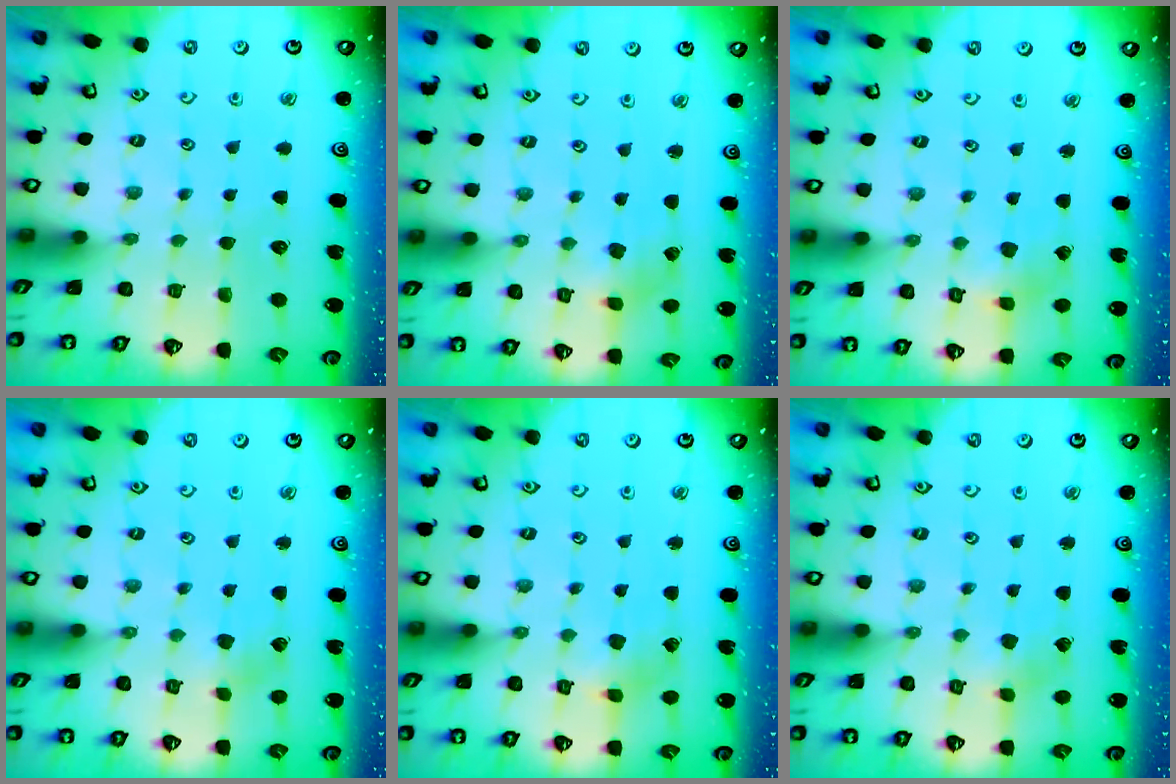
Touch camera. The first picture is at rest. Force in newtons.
{"total": 2.7, "press": 2.7, "slide": 0.4}
{"total": 2.7, "press": 2.6, "slide": 0.3}
{"total": 2.6, "press": 2.6, "slide": 0.4}
{"total": 2.7, "press": 2.7, "slide": 0.3}
{"total": 2.4, "press": 2.4, "slide": 0.2}